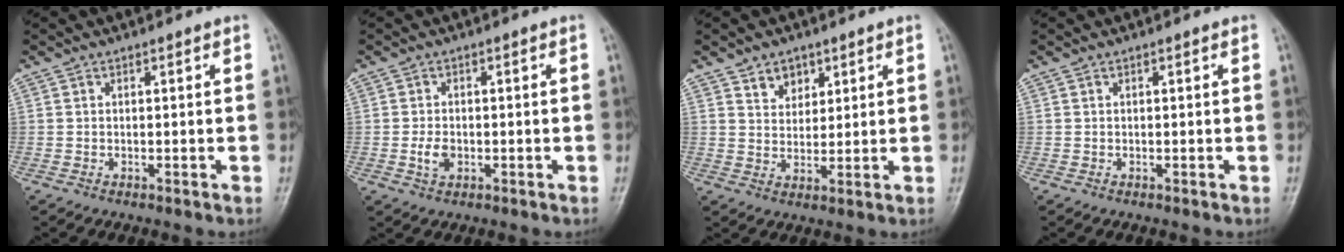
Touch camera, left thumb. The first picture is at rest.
{"total": 2.9, "force": [-0.6, 2.1, 2.0], "torque": [-0.033, 0.002, -0.011]}
{"total": 4.7, "force": [3.0, 3.3, 1.6], "torque": [0.000, -0.021, 0.054]}
{"total": 0.0}